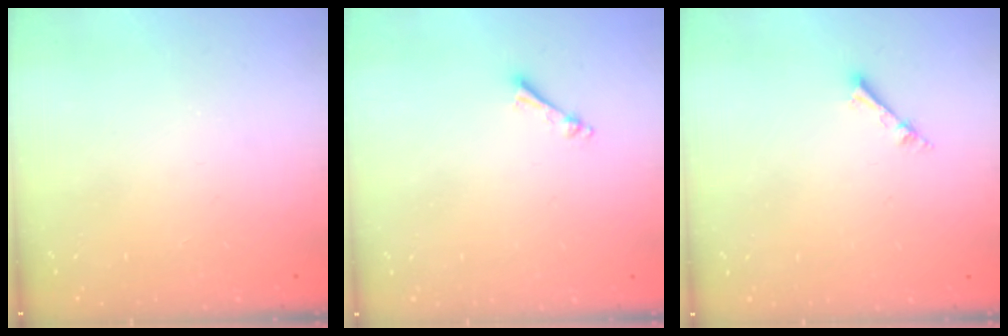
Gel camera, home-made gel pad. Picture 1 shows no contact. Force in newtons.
{"total": 2.4, "press": 2.3, "slide": 0.4}
{"total": 2.1, "press": 2.1, "slide": 0.3}